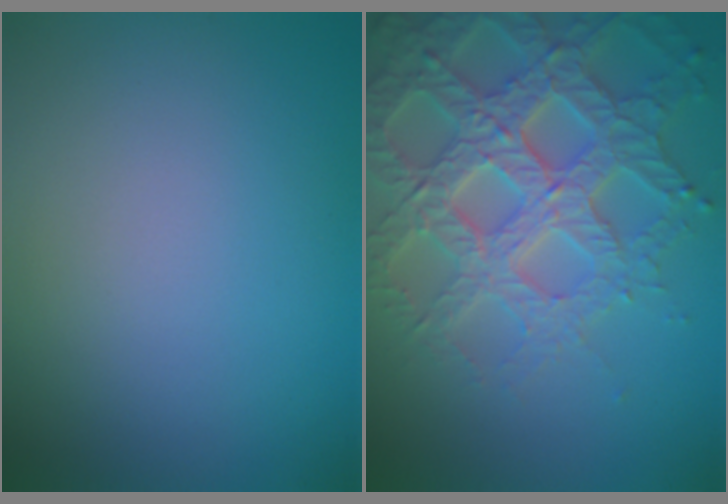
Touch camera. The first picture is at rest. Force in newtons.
{"total": 6.9, "press": 6.7, "slide": 1.7}